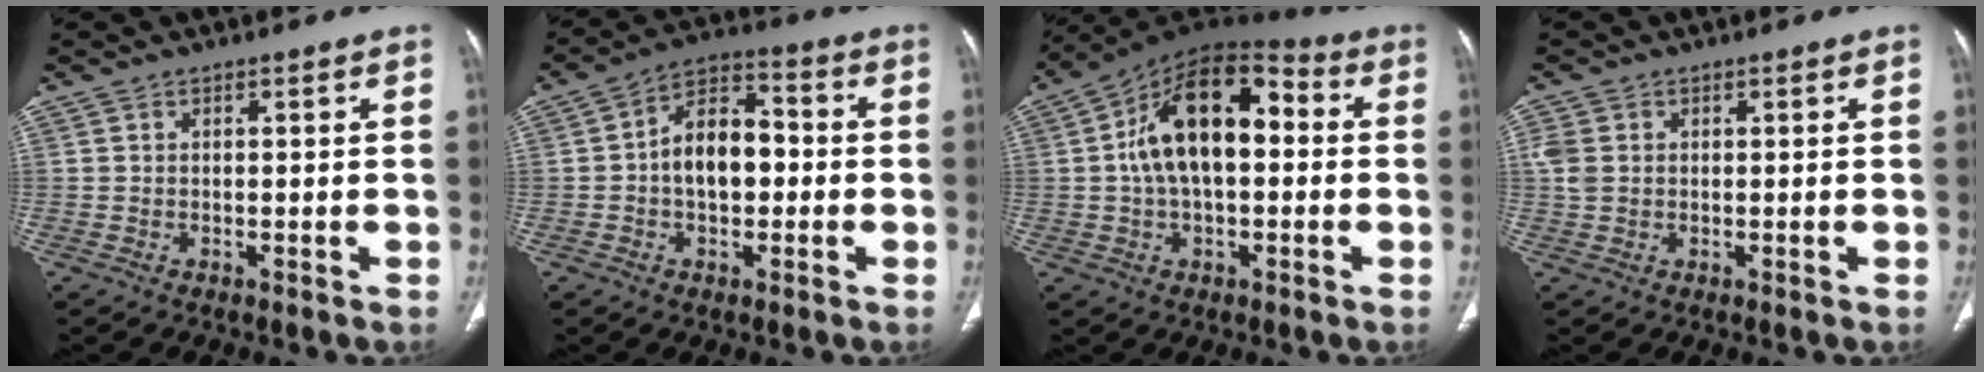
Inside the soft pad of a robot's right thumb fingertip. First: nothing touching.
{"total": 10.6, "force": [-0.7, 6.7, 8.2], "torque": [-0.115, 0.032, -0.023]}
{"total": 17.3, "force": [1.6, 9.6, 14.3], "torque": [-0.224, 0.041, 0.016]}
{"total": 3.2, "force": [0.5, 2.5, 1.9], "torque": [-0.049, 0.005, 0.013]}